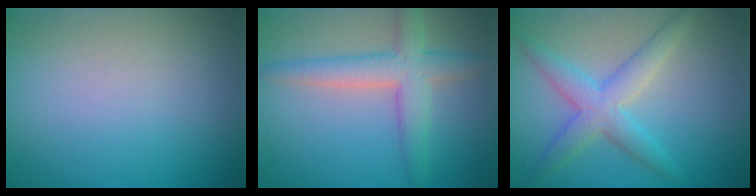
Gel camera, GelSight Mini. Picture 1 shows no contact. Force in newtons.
{"total": 4.5, "press": 4.5, "slide": 0.2}
{"total": 3.9, "press": 3.9, "slide": 0.1}